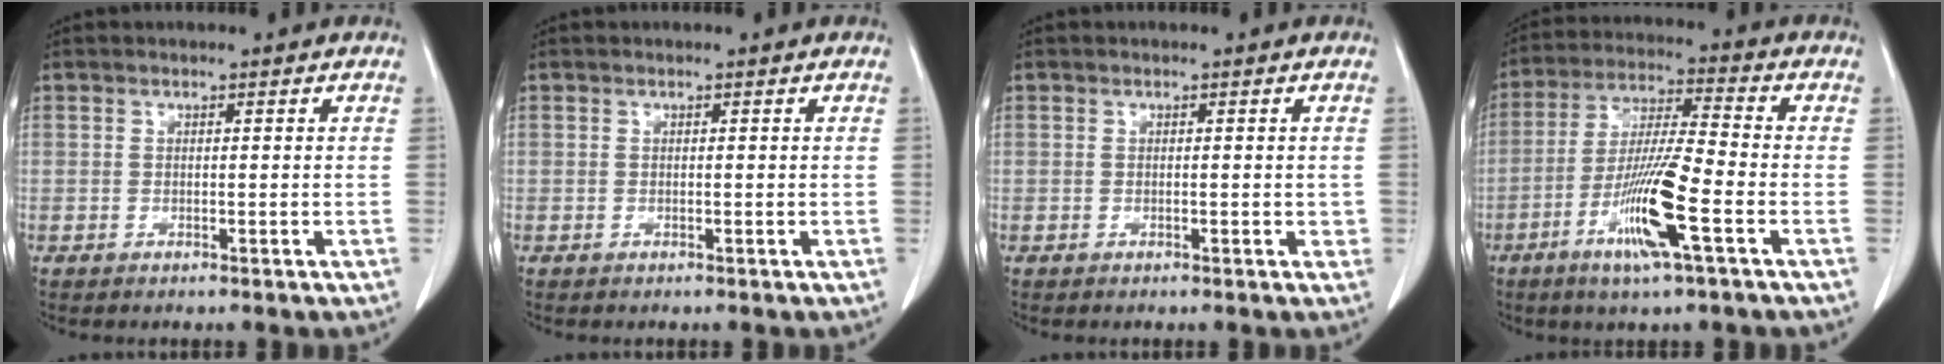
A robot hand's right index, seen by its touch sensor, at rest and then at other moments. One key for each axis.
{"total": 0.0}
{"total": 1.2, "fx": -0.2, "fy": 0.6, "fz": 1.0, "tx": -0.010, "ty": 0.002, "tz": -0.003}
{"total": 12.4, "fx": -5.1, "fy": 0.2, "fz": 11.3, "tx": -0.221, "ty": -0.015, "tz": -0.098}